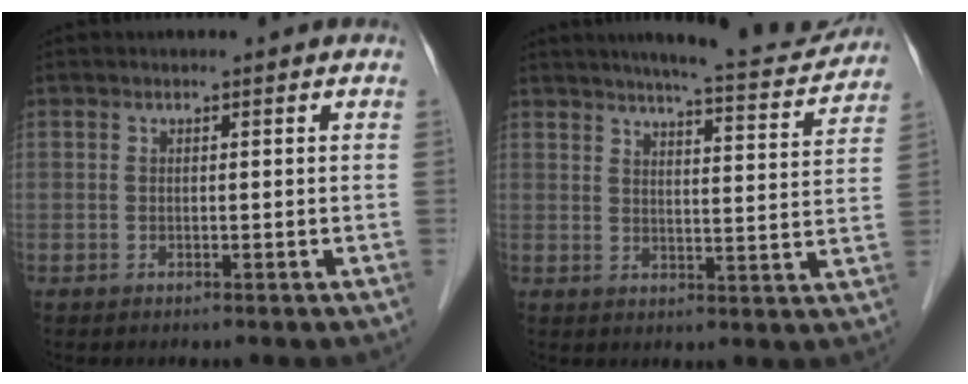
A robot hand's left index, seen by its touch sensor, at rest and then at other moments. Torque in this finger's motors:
{"motor_torque": [0.21, -0.32, 0.41, 0.07]}